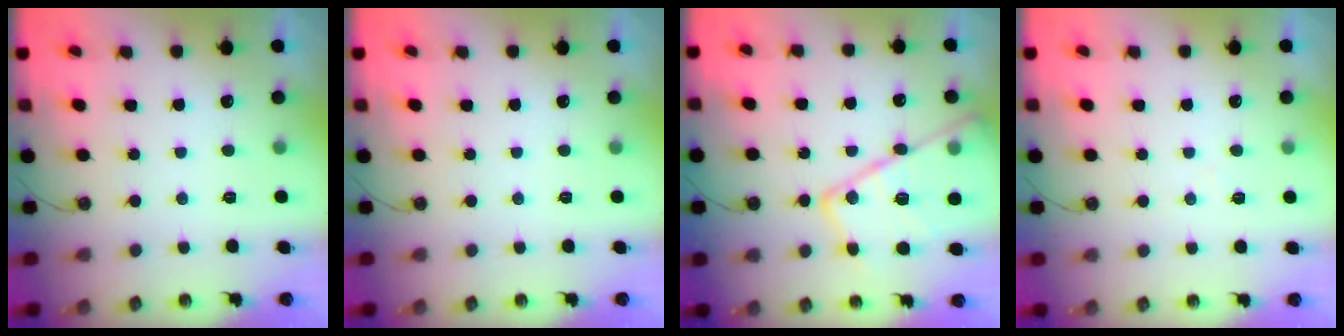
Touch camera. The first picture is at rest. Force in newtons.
{"total": 0.0}
{"total": 21.8, "press": 21.7, "slide": 2.1}
{"total": 4.1, "press": 4.1, "slide": 0.6}